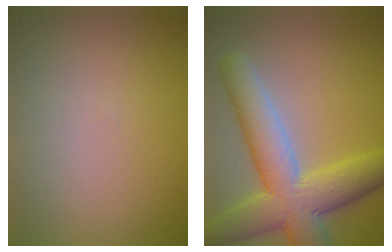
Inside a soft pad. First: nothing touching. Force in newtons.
{"total": 9.1, "press": 9.1, "slide": 0.3}